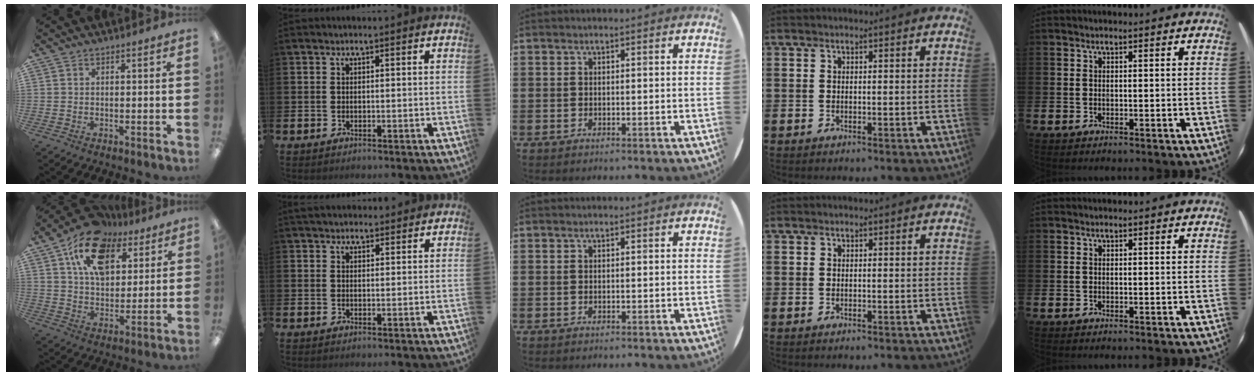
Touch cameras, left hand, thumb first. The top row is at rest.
{"thumb": {"total": 16.5, "force": [9.2, 10.0, 9.2], "torque": [-0.157, -0.031, 0.168]}, "index": {"total": 2.8, "force": [2.6, 1.0, 0.4], "torque": [-0.002, -0.008, 0.046]}}